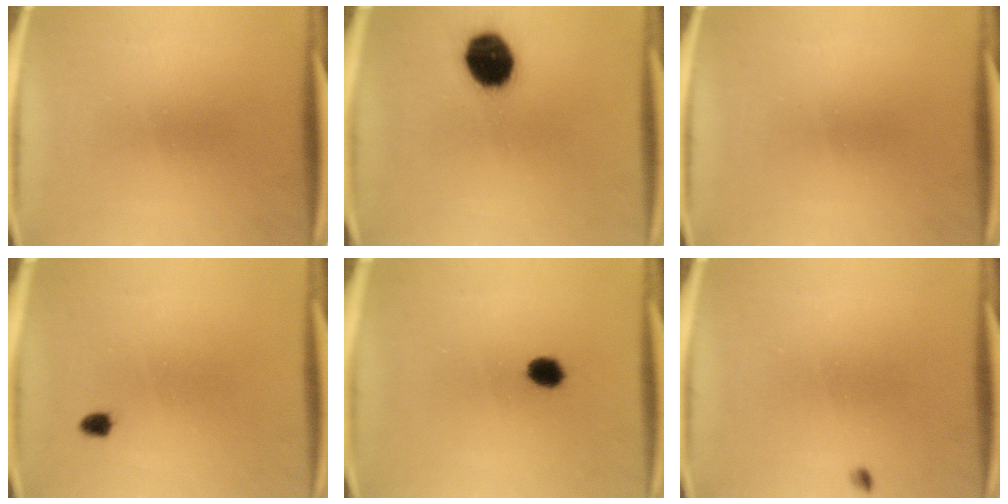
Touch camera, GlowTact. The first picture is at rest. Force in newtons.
{"total": 13.1}
{"total": 0.0}
{"total": 1.2}
{"total": 4.1}
{"total": 0.6}